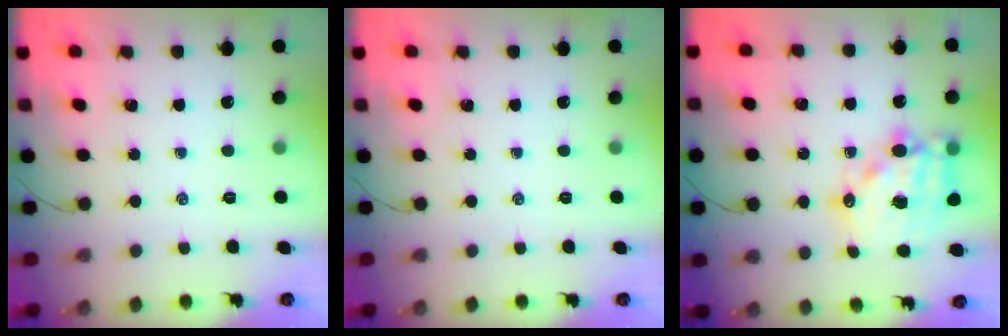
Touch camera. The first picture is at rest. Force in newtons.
{"total": 0.0}
{"total": 16.5, "press": 16.2, "slide": 3.4}